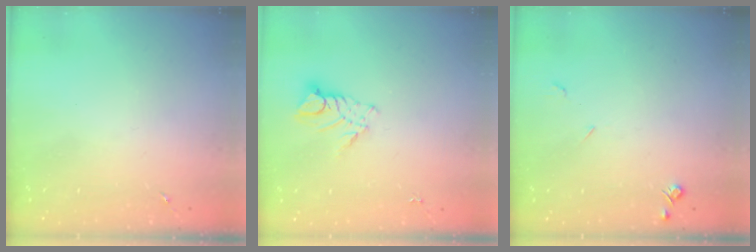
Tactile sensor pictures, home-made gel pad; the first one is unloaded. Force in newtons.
{"total": 6.7, "press": 6.7, "slide": 0.5}
{"total": 4.2, "press": 4.2, "slide": 0.7}